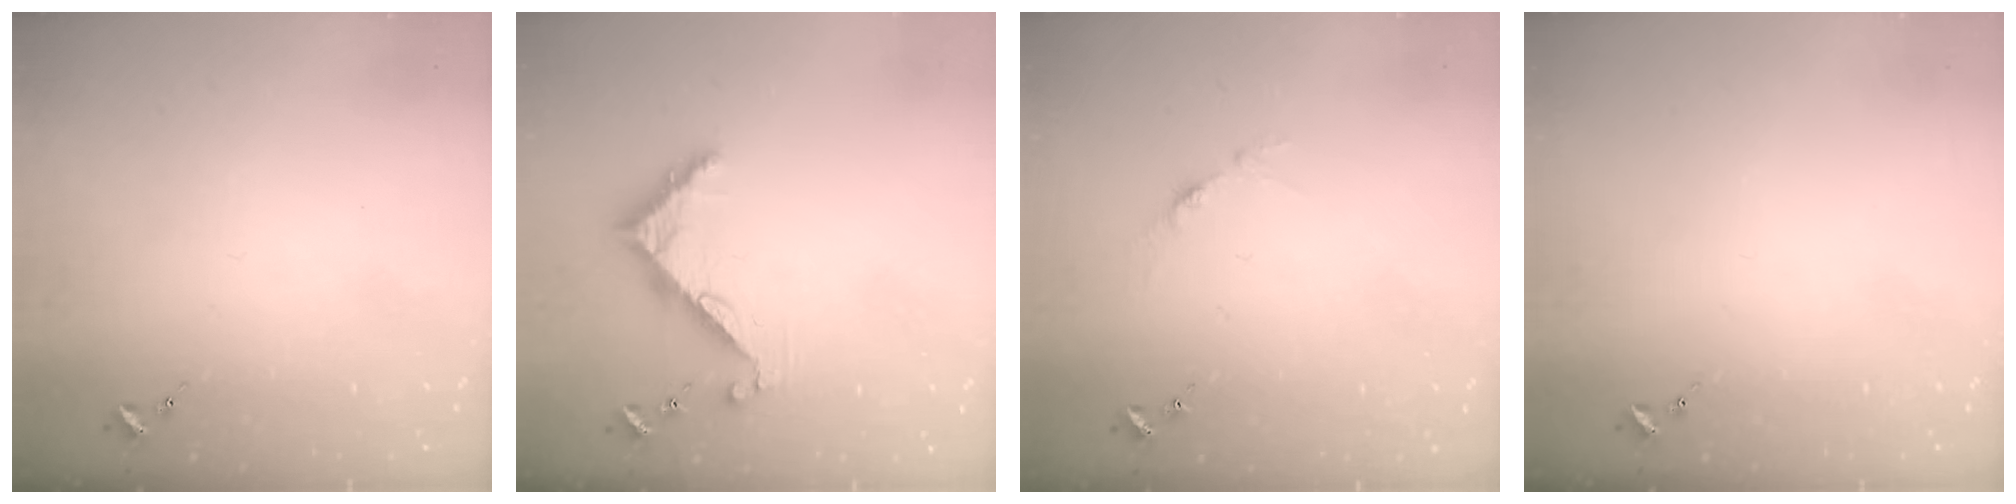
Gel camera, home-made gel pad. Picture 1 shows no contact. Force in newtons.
{"total": 7.3, "press": 7.3, "slide": 0.6}
{"total": 3.8, "press": 3.8, "slide": 0.5}
{"total": 0.0}